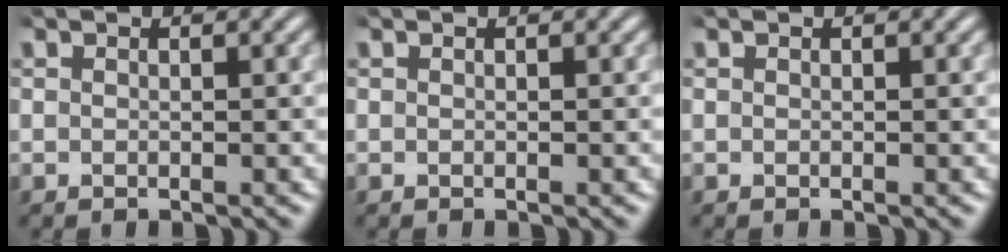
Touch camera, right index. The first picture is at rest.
{"total": 0.0}
{"total": 0.0}